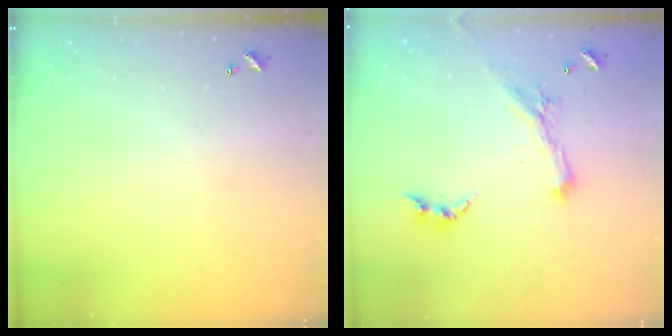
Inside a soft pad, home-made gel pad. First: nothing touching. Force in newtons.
{"total": 1.8, "press": 1.7, "slide": 0.4}